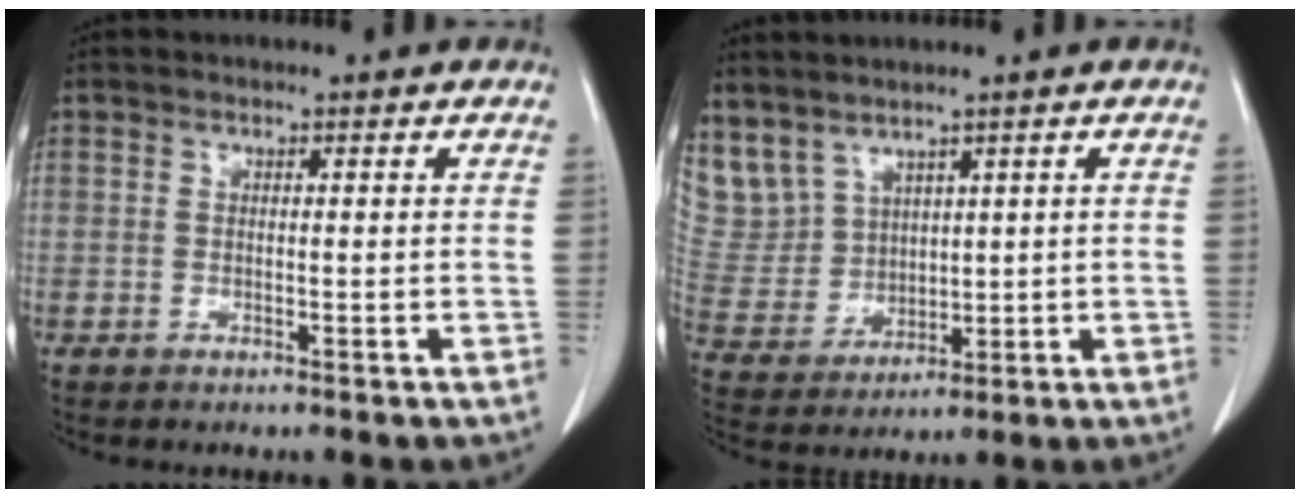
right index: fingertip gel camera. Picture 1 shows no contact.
{"total": 10.2, "force": [6.8, 7.1, 2.8], "torque": [-0.088, 0.027, 0.170]}